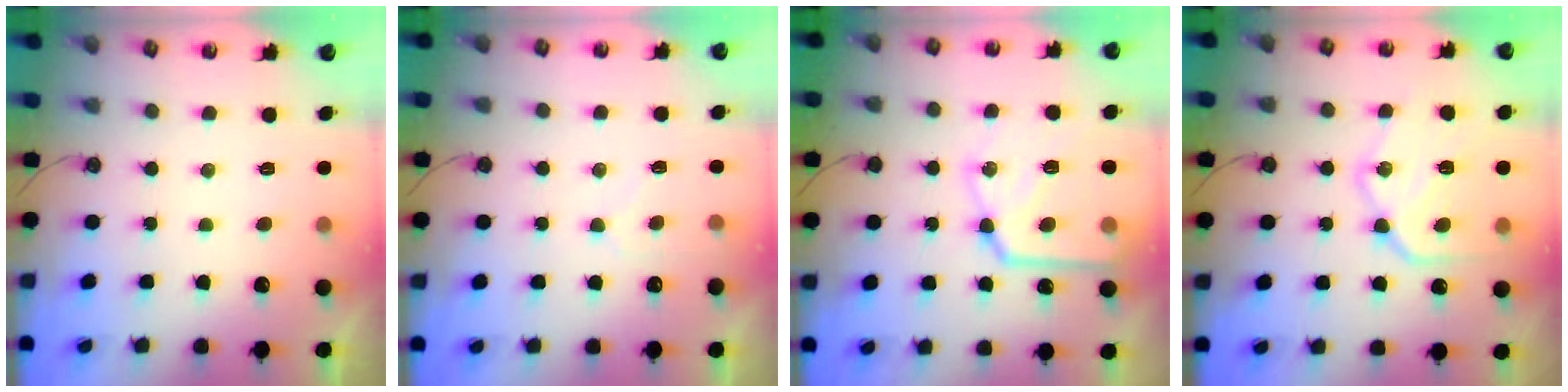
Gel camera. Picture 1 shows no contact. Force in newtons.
{"total": 6.2, "press": 6.1, "slide": 0.6}
{"total": 18.1, "press": 17.9, "slide": 2.0}
{"total": 18.2, "press": 18.1, "slide": 1.8}